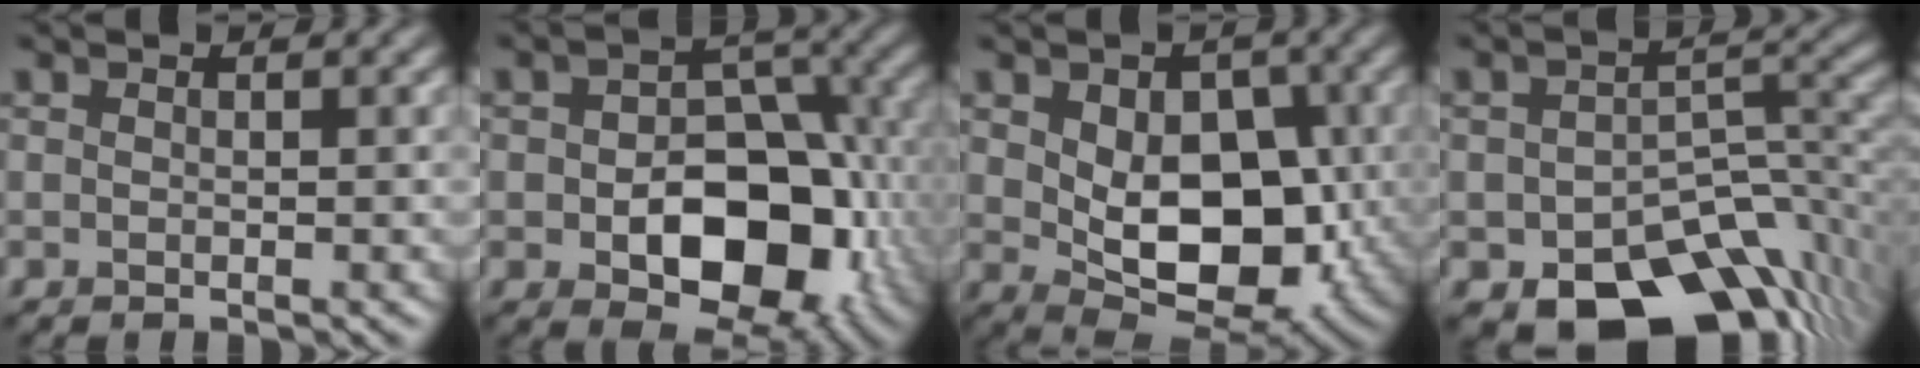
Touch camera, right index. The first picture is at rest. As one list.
[{"total": 10.5, "force": [-2.7, 6.8, 7.6], "torque": [-0.106, -0.012, -0.031]}, {"total": 9.0, "force": [0.0, 5.6, 6.9], "torque": [-0.101, -0.008, 0.001]}, {"total": 11.9, "force": [-6.8, 6.7, 7.1], "torque": [-0.093, -0.017, -0.102]}]